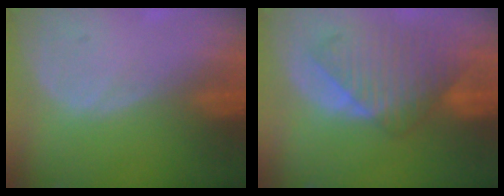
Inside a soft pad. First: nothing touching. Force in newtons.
{"total": 9.2, "press": 8.2, "slide": 4.0}